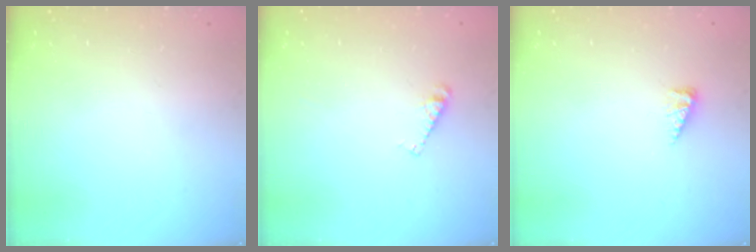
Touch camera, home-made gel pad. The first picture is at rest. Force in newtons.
{"total": 2.9, "press": 2.9, "slide": 0.4}
{"total": 2.9, "press": 2.9, "slide": 0.3}